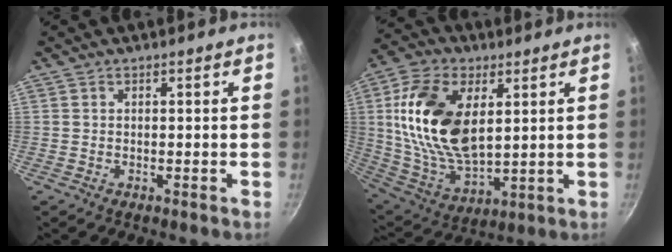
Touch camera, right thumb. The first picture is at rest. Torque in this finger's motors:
{"motor_torque": [2.18, 2.75, 1.94, 0.29, 0.75]}